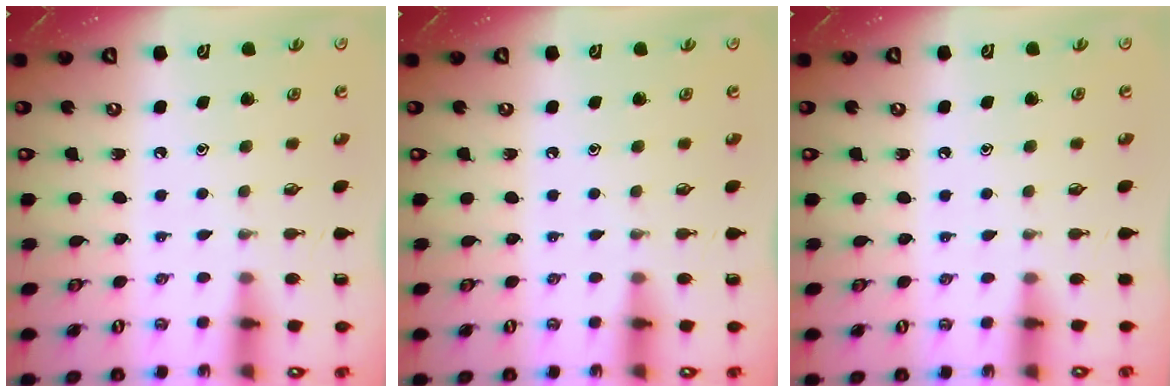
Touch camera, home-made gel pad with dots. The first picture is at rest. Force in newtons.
{"total": 0.0}
{"total": 3.4, "press": 3.4, "slide": 0.5}